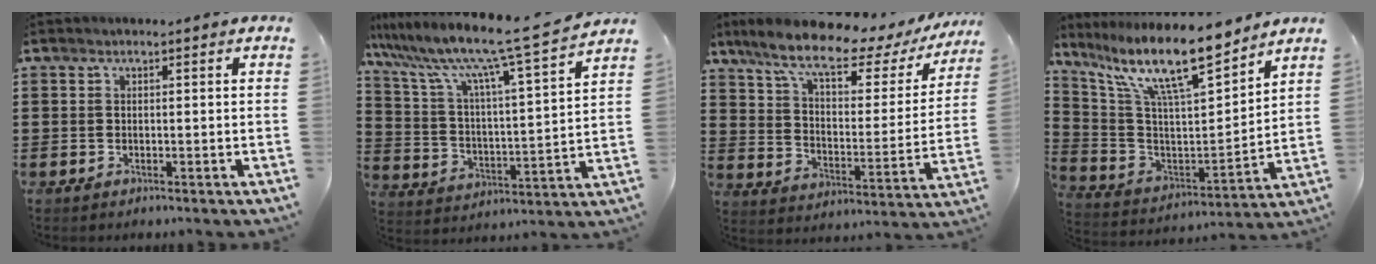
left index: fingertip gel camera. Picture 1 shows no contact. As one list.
[{"total": 10.1, "force": [8.6, -1.0, 5.2], "torque": [-0.135, -0.062, 0.134]}, {"total": 10.9, "force": [8.1, 2.5, 6.9], "torque": [-0.154, -0.041, 0.136]}, {"total": 14.1, "force": [10.6, 2.6, 8.9], "torque": [-0.192, -0.064, 0.177]}]